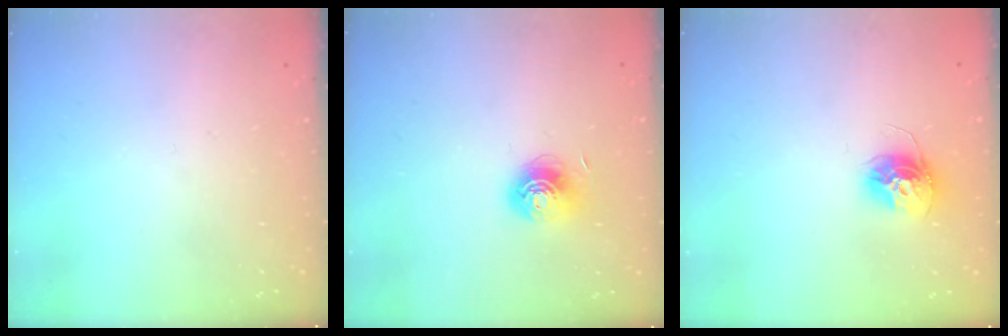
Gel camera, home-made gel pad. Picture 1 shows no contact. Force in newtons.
{"total": 7.0, "press": 7.0, "slide": 0.5}
{"total": 12.1, "press": 12.1, "slide": 1.1}